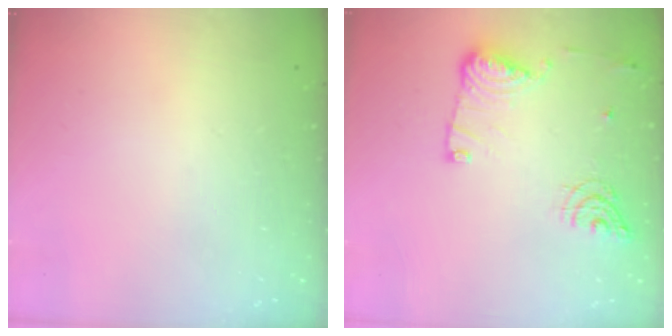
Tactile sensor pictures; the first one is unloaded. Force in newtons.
{"total": 13.4, "press": 13.4, "slide": 0.6}